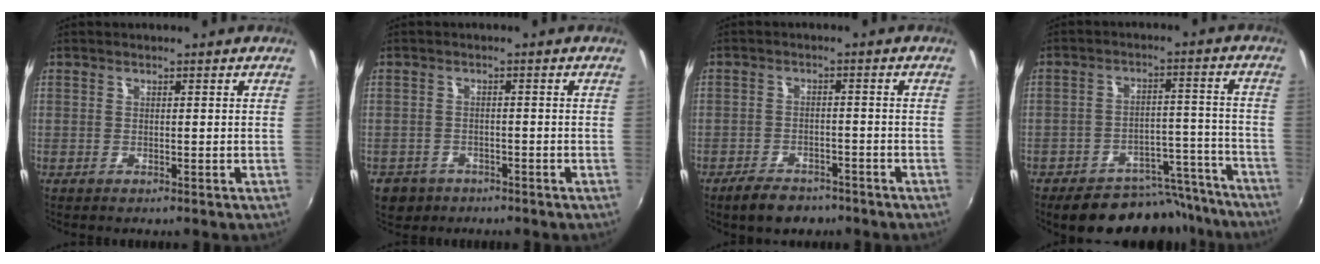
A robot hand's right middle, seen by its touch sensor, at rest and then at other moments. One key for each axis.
{"total": 5.2, "fx": -3.0, "fy": 4.0, "fz": 1.4, "tx": -0.046, "ty": -0.005, "tz": -0.044}
{"total": 6.6, "fx": -5.1, "fy": 3.3, "fz": 2.6, "tx": -0.066, "ty": 0.005, "tz": -0.076}
{"total": 15.8, "fx": -13.9, "fy": 6.0, "fz": 4.5, "tx": -0.075, "ty": 0.040, "tz": -0.172}